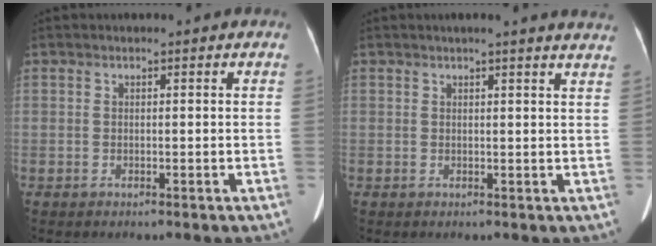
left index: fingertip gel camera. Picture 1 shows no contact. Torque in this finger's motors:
{"motor_torque": [0.10, -0.22, -0.30, -0.09]}